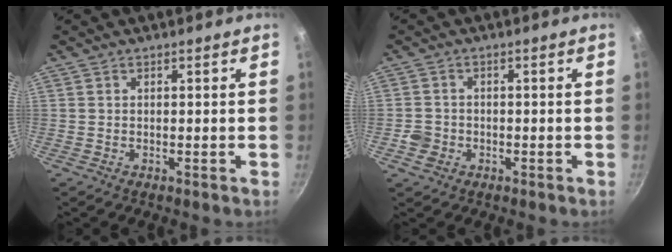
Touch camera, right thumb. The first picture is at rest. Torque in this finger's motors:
{"motor_torque": [0.63, -0.04, 0.42, 0.09, -0.01]}